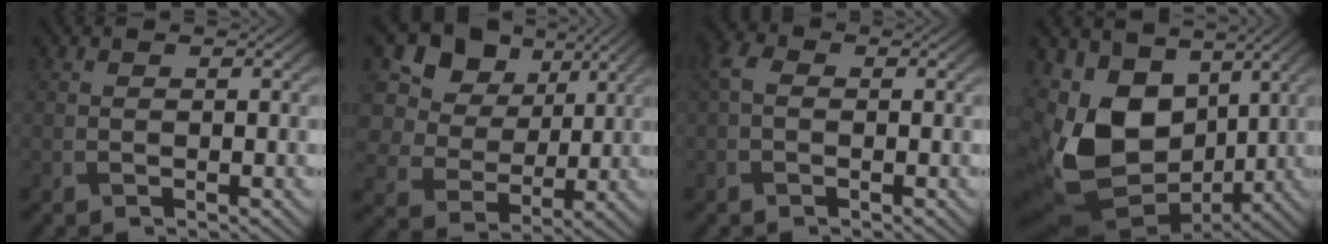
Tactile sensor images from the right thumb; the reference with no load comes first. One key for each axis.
{"total": 12.4, "fx": 4.6, "fy": 9.8, "fz": 6.1, "tx": -0.166, "ty": 0.029, "tz": 0.080}
{"total": 2.2, "fx": -0.1, "fy": 1.6, "fz": 1.5, "tx": -0.037, "ty": 0.004, "tz": -0.011}
{"total": 15.2, "fx": 0.1, "fy": 10.7, "fz": 10.9, "tx": -0.251, "ty": -0.036, "tz": 0.016}